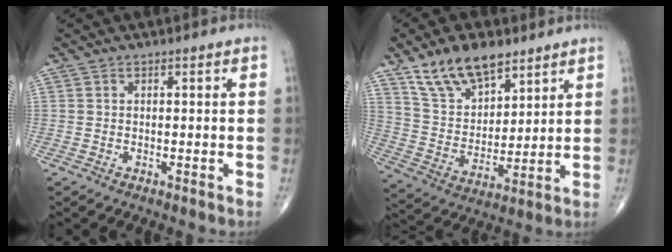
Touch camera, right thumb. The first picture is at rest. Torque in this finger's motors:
{"motor_torque": [-0.40, 1.20, 0.09, 0.09, 0.12]}